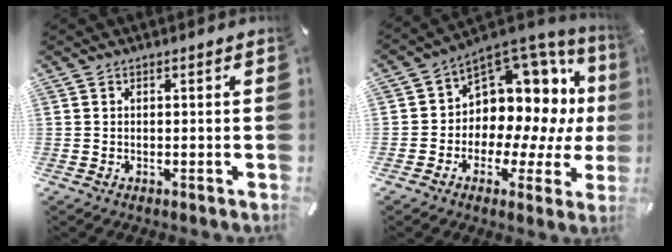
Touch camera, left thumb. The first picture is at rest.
{"total": 10.3, "force": [3.8, 7.9, 5.4], "torque": [-0.071, -0.064, 0.065]}